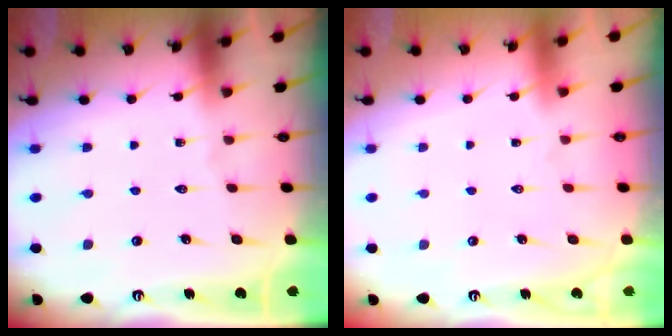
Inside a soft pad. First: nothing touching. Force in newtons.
{"total": 1.6, "press": 1.6, "slide": 0.1}